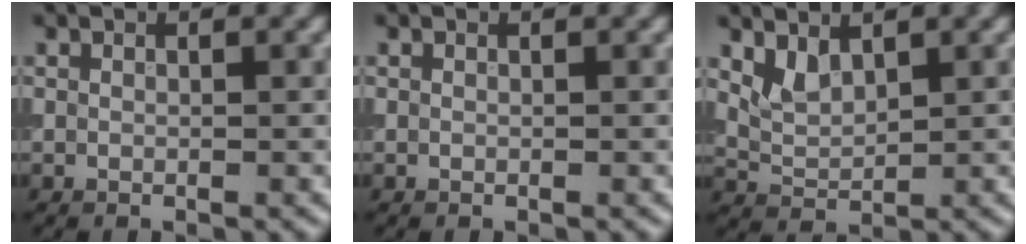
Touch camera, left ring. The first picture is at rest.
{"total": 0.0}
{"total": 2.1, "force": [1.4, 0.9, 1.2], "torque": [-0.027, -0.003, 0.036]}